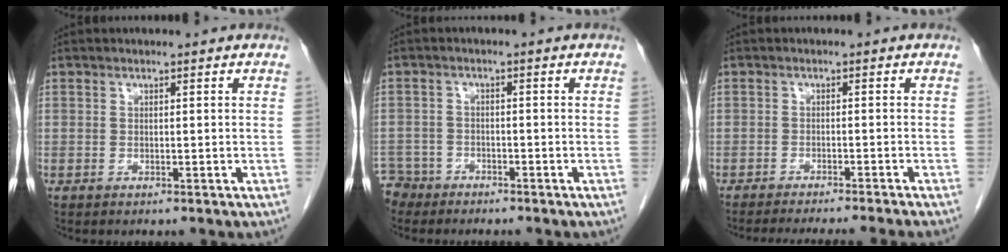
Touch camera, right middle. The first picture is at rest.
{"total": 4.2, "force": [-3.5, 2.0, -0.8], "torque": [0.015, 0.002, -0.070]}
{"total": 11.4, "force": [-10.3, -1.0, 4.8], "torque": [-0.044, -0.024, -0.140]}